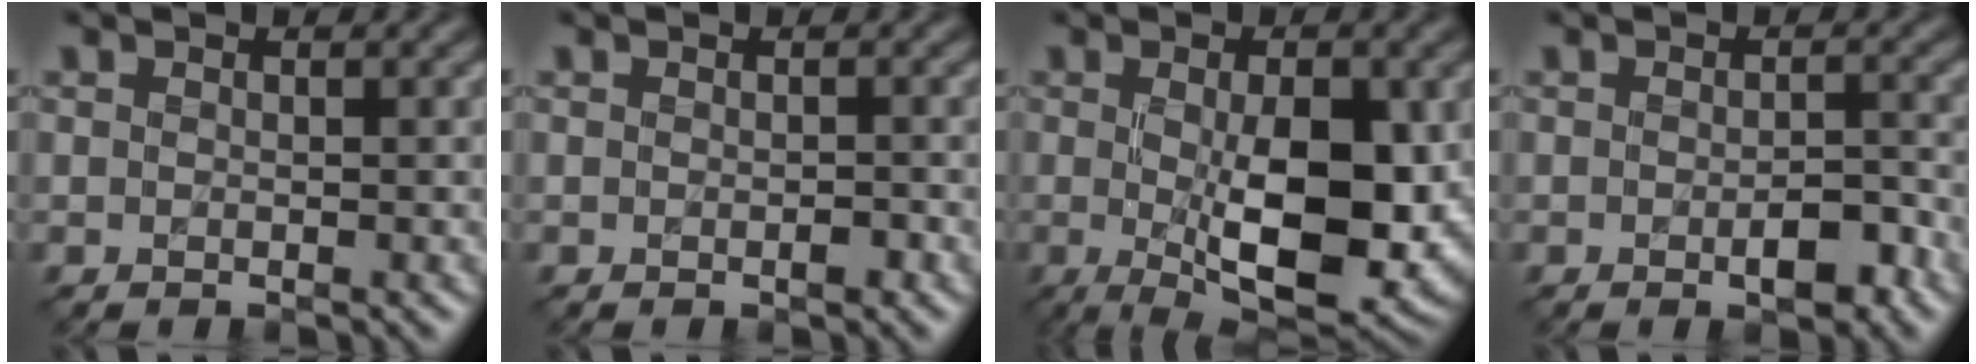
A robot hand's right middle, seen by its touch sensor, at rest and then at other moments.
{"total": 0.7, "force": [-0.3, 0.3, 0.6], "torque": [-0.010, 0.002, -0.003]}
{"total": 10.8, "force": [-1.0, 4.1, 9.9], "torque": [-0.157, -0.019, -0.004]}
{"total": 2.6, "force": [-1.1, 1.1, 2.1], "torque": [-0.030, 0.001, -0.012]}